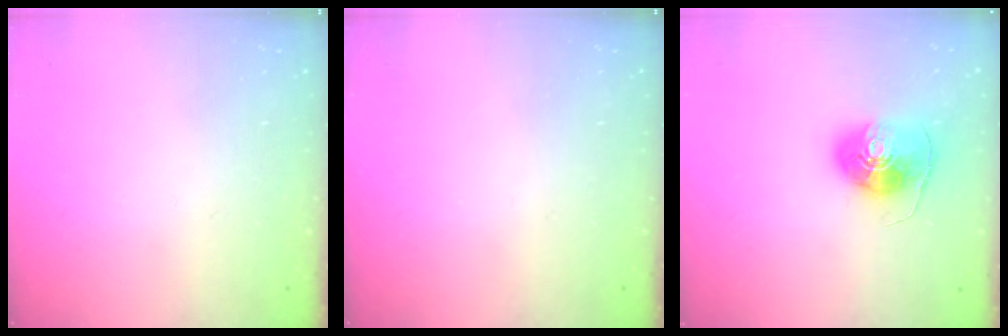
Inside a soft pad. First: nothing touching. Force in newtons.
{"total": 0.0}
{"total": 8.8, "press": 8.7, "slide": 1.0}